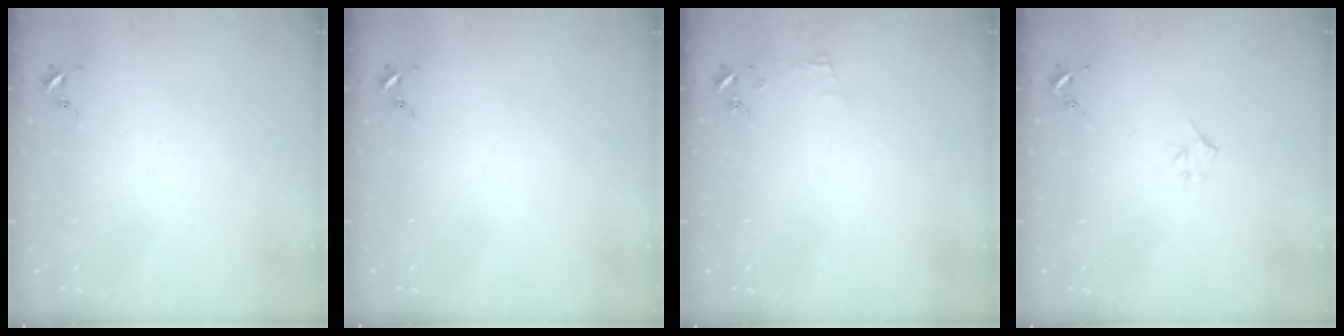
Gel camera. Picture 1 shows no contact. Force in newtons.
{"total": 0.0}
{"total": 4.2, "press": 4.2, "slide": 0.4}
{"total": 5.6, "press": 5.5, "slide": 1.0}